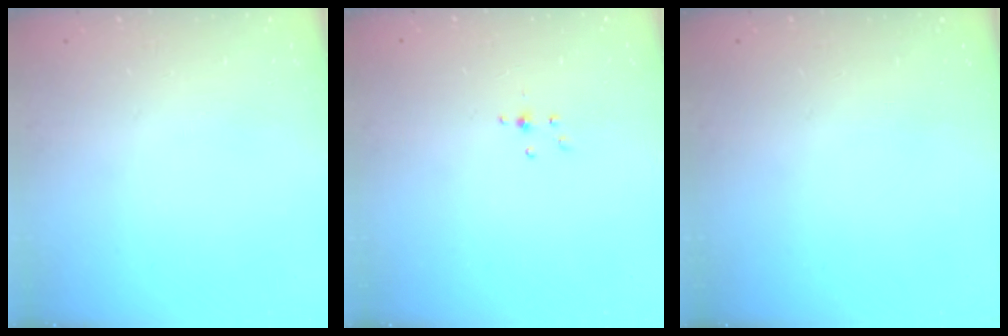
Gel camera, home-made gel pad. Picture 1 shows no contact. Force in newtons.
{"total": 2.9, "press": 2.8, "slide": 0.7}
{"total": 0.0}